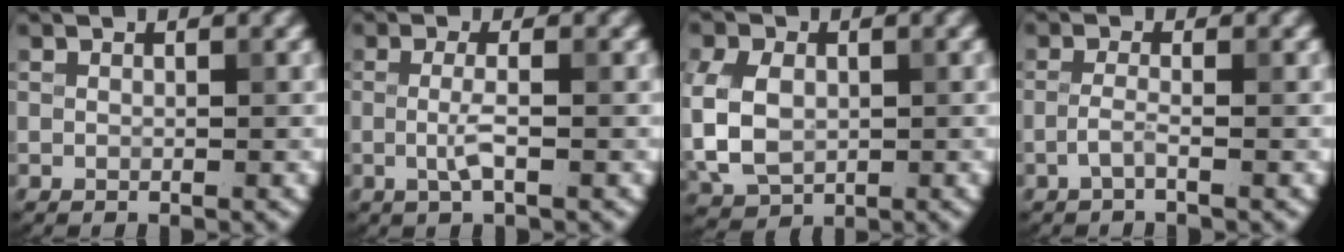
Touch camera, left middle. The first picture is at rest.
{"total": 2.0, "force": [-0.3, 0.3, 2.0], "torque": [-0.044, -0.004, -0.010]}
{"total": 6.3, "force": [-0.2, 4.8, 4.2], "torque": [-0.102, -0.003, 0.006]}
{"total": 1.4, "force": [-0.7, 0.3, 1.2], "torque": [-0.026, 0.003, -0.019]}